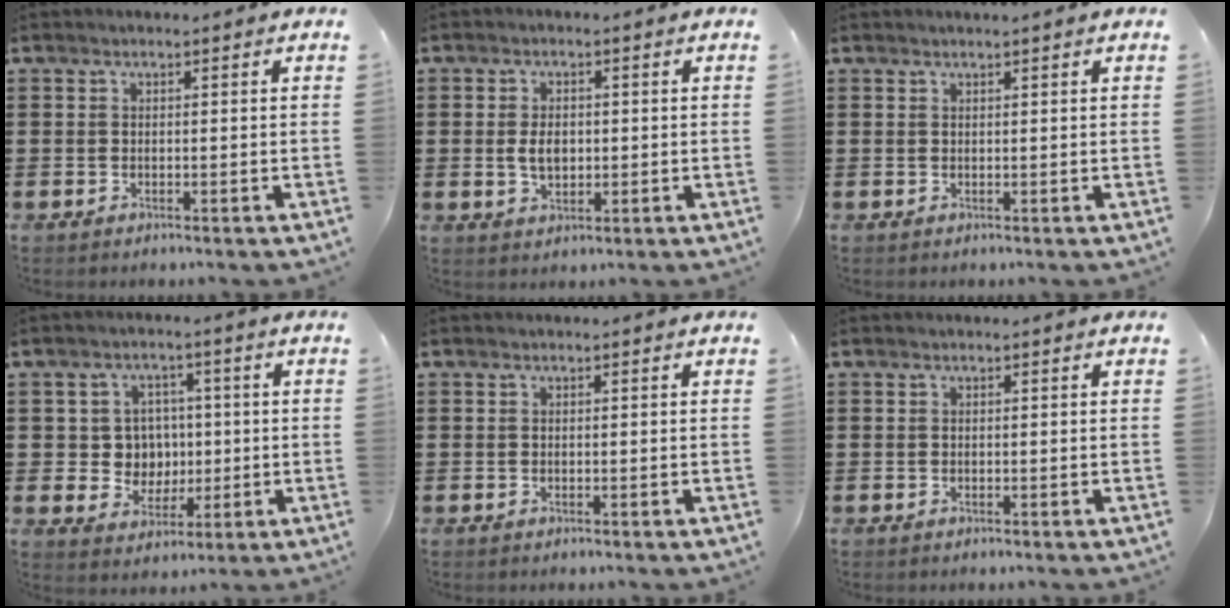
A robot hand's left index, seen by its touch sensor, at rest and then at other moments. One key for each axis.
{"total": 3.7, "fx": 0.2, "fy": 2.3, "fz": 2.9, "tx": -0.059, "ty": 0.000, "tz": -0.001}
{"total": 0.8, "fx": 0.7, "fy": -0.1, "fz": 0.3, "tx": -0.006, "ty": -0.003, "tz": 0.014}
{"total": 5.7, "fx": 0.7, "fy": 5.4, "fz": 1.8, "tx": -0.054, "ty": 0.012, "tz": 0.011}
{"total": 0.0}
{"total": 0.0}